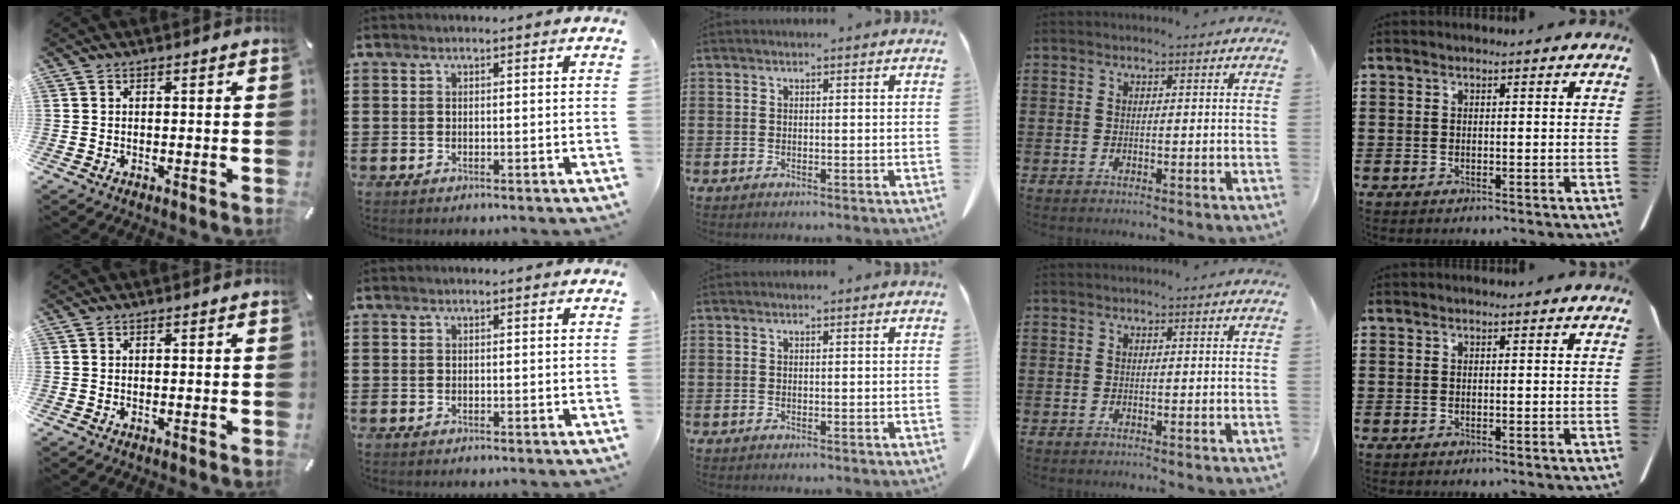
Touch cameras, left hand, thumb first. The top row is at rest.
{}